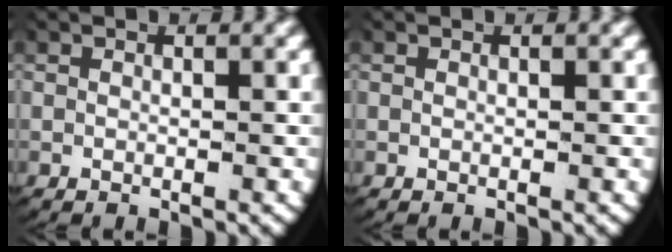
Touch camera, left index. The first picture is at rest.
{"total": 0.0}